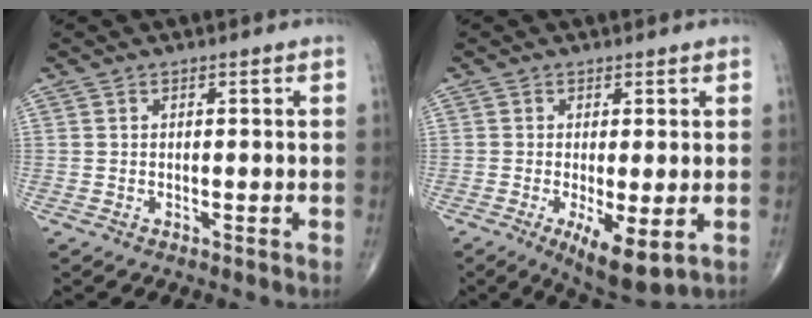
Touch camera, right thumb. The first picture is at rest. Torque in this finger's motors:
{"motor_torque": [-0.43, 0.50, -0.13, -0.15, 0.03]}